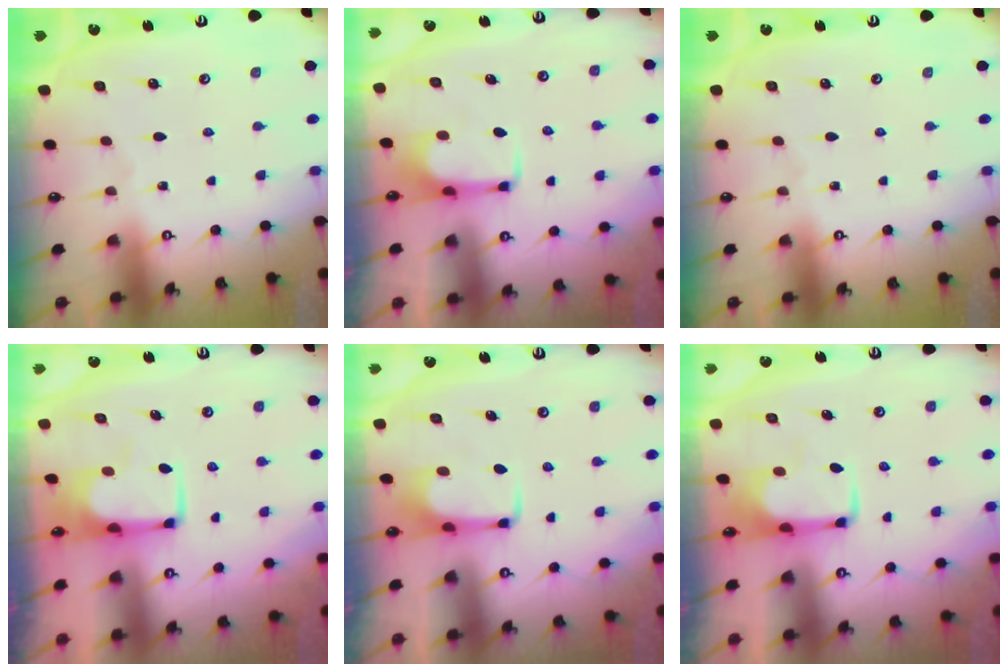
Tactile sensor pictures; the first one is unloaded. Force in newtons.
{"total": 1.9, "press": 1.9, "slide": 0.2}
{"total": 0.0}
{"total": 2.0, "press": 2.0, "slide": 0.2}
{"total": 1.7, "press": 1.6, "slide": 0.5}
{"total": 1.7, "press": 1.7, "slide": 0.4}